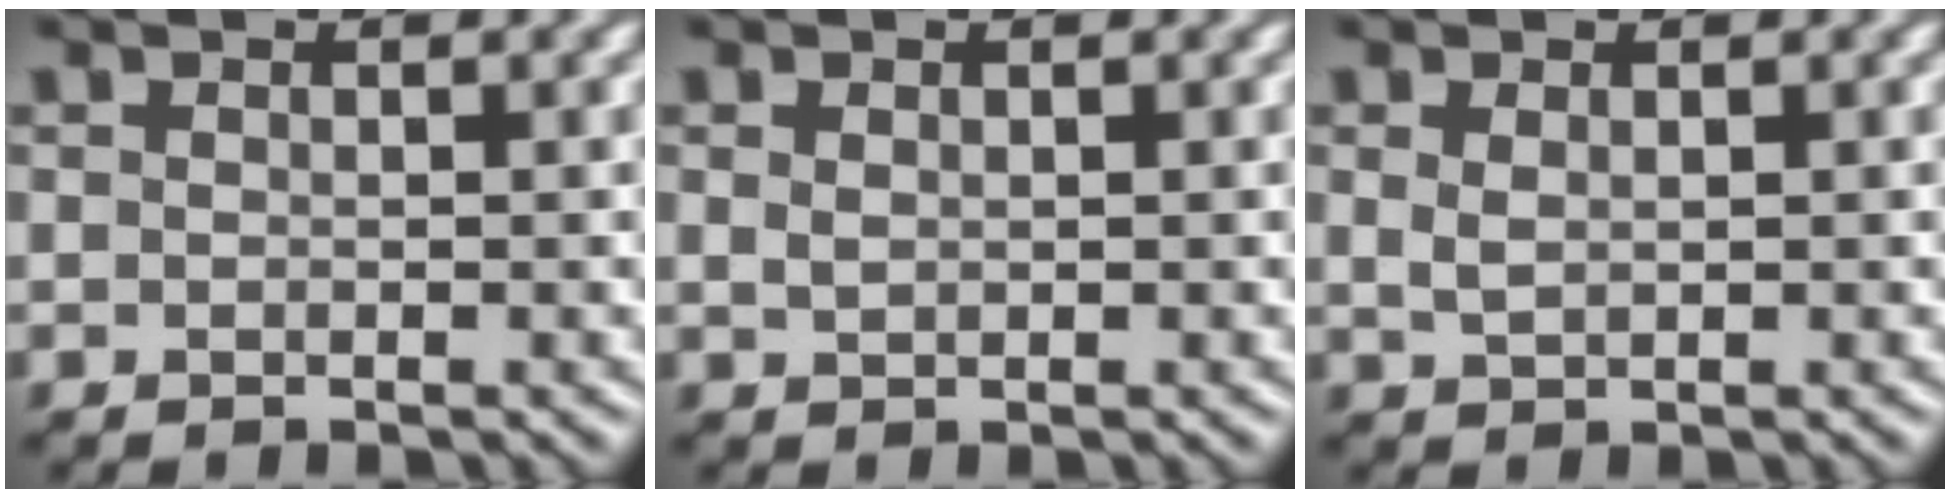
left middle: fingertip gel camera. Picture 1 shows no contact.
{"total": 0.8, "force": [0.3, 0.5, 0.4], "torque": [-0.013, -0.001, 0.008]}
{"total": 1.1, "force": [0.4, 0.6, 0.8], "torque": [-0.023, -0.002, 0.013]}